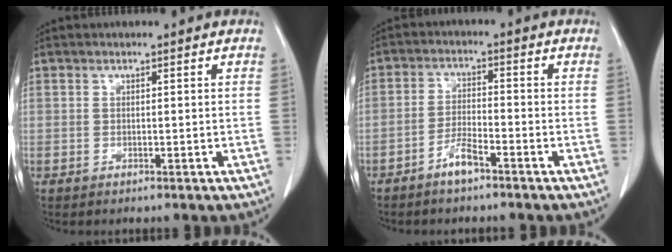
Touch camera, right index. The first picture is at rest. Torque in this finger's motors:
{"motor_torque": [0.42, -0.37, 0.14, 0.05]}